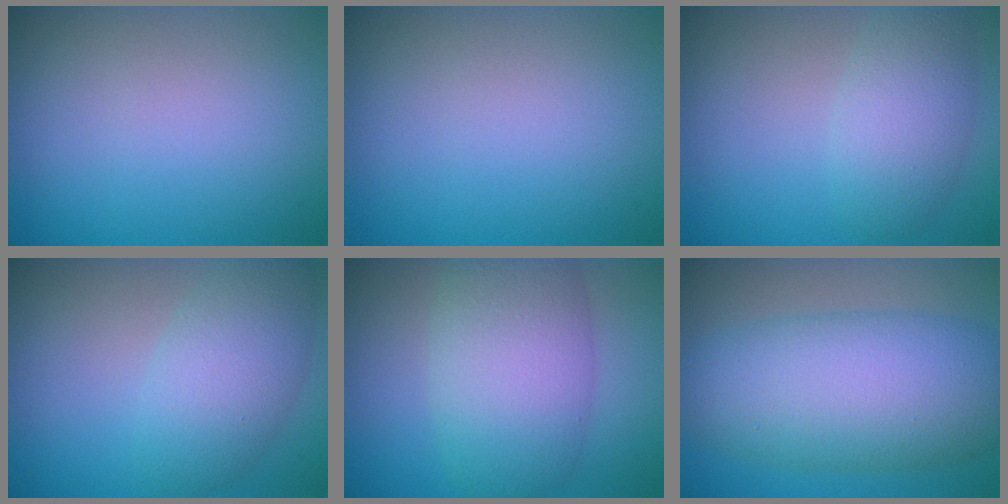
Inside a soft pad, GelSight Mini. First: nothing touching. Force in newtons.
{"total": 0.0}
{"total": 3.8, "press": 3.8, "slide": 0.3}
{"total": 4.8, "press": 4.8, "slide": 0.1}
{"total": 7.4, "press": 7.3, "slide": 0.4}
{"total": 10.2, "press": 10.2, "slide": 0.1}